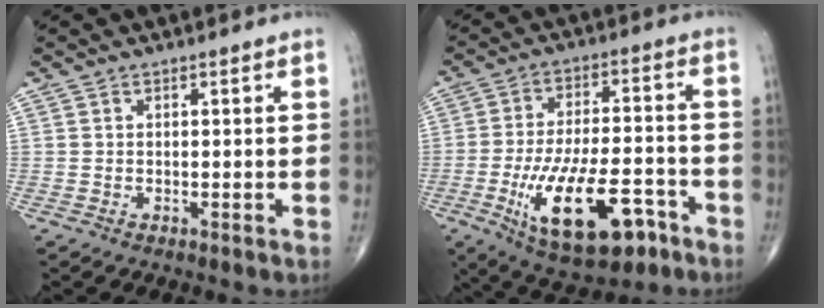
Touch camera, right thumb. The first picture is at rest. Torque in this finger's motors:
{"motor_torque": [1.78, 1.96, 0.98, 0.54, 0.53]}